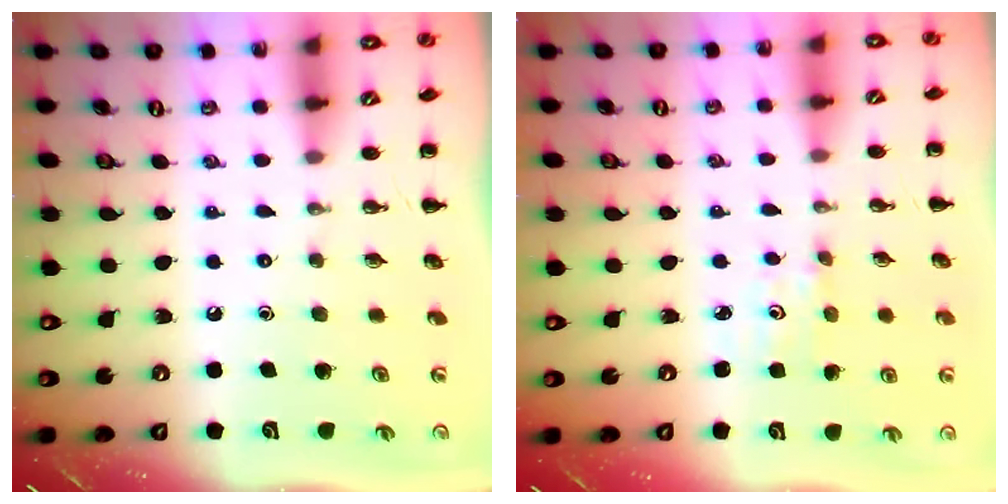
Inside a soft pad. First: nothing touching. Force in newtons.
{"total": 1.5, "press": 1.4, "slide": 0.5}